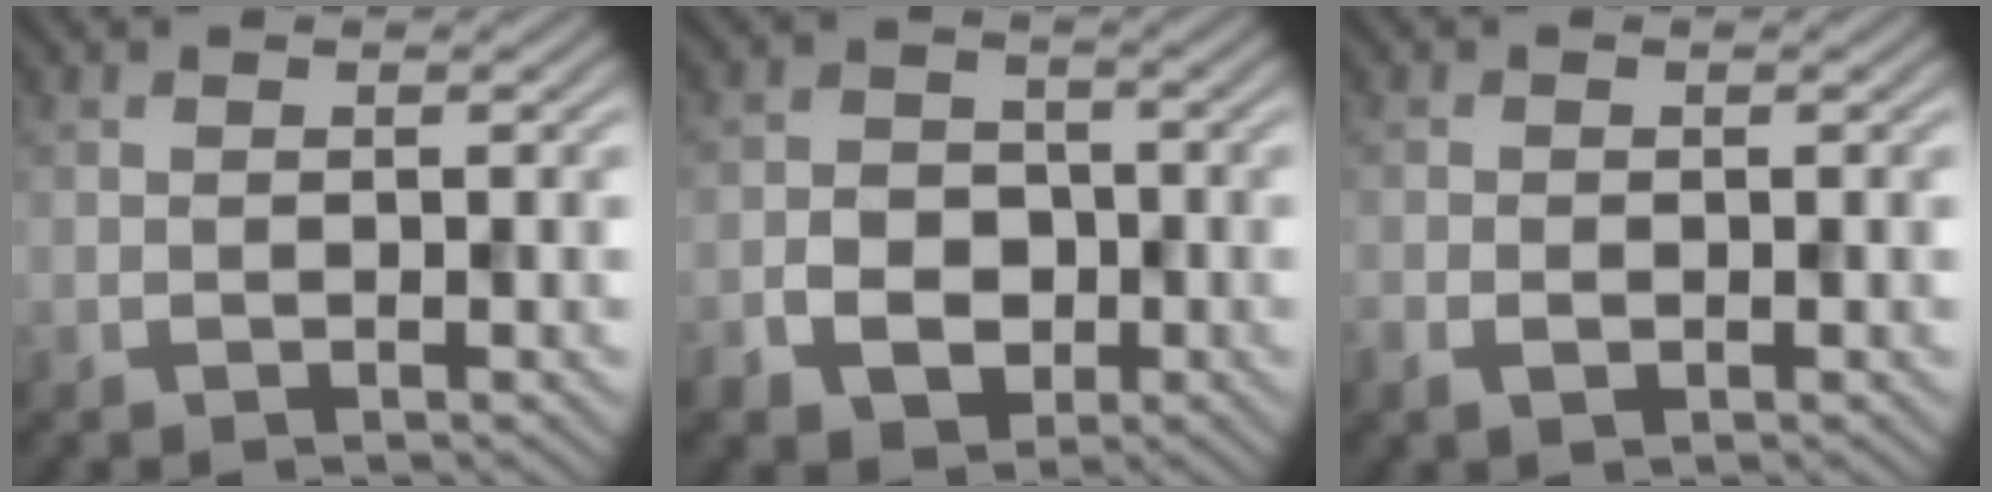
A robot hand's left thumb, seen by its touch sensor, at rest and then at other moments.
{"total": 5.8, "force": [-2.5, 4.5, 2.7], "torque": [-0.037, -0.009, -0.053]}
{"total": 1.4, "force": [-0.5, 0.9, 1.0], "torque": [-0.023, -0.005, -0.010]}